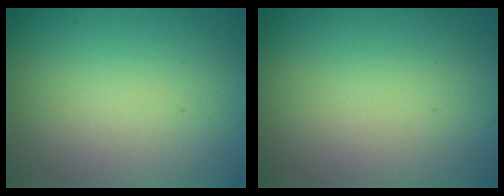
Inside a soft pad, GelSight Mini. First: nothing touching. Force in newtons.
{"total": 0.0}